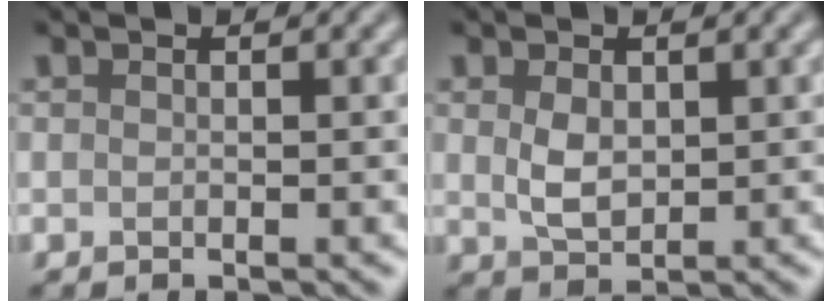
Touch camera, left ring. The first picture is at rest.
{"total": 2.7, "force": [0.6, 1.7, 2.0], "torque": [-0.045, -0.001, 0.015]}